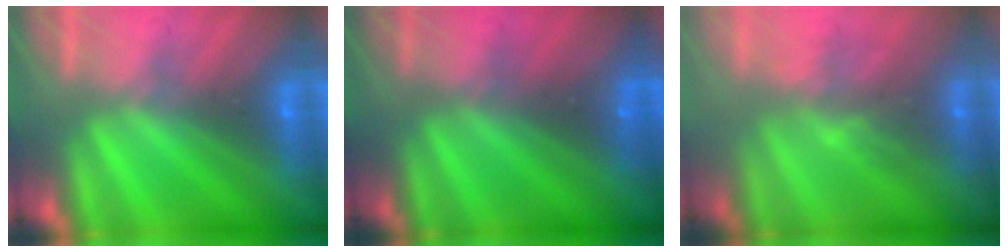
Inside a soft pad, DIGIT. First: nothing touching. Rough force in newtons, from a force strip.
{"total": 1.4}
{"total": 2.9}